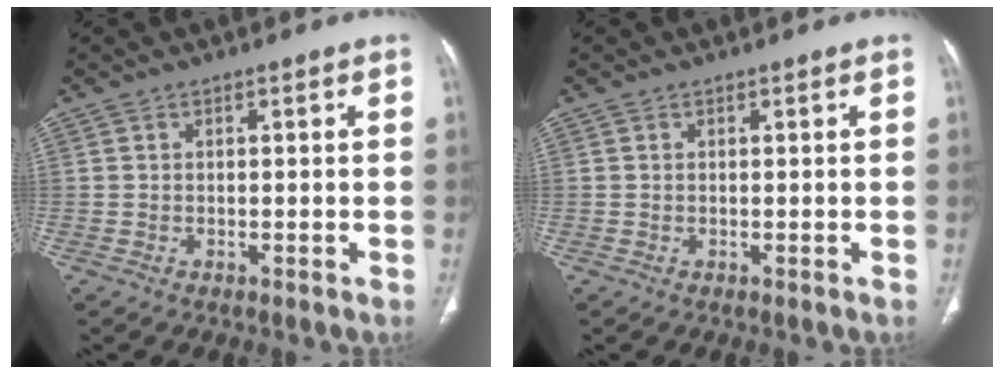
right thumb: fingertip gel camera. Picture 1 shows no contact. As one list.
[{"total": 0.0}]